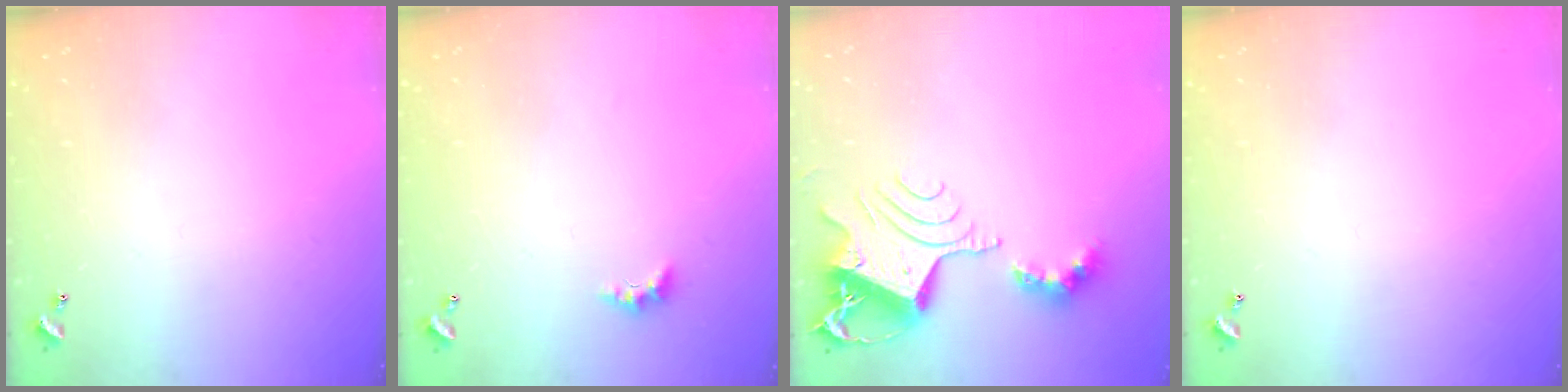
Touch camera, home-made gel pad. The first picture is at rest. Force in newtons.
{"total": 2.3, "press": 2.2, "slide": 0.7}
{"total": 10.9, "press": 10.9, "slide": 1.2}
{"total": 0.0}